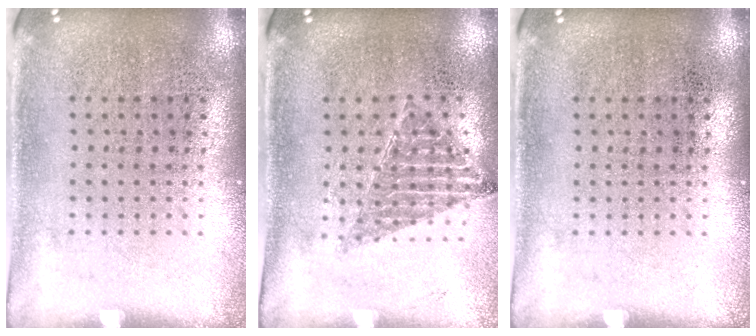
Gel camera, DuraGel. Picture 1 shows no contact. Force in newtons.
{"total": 0.8, "press": 0.8, "slide": 0.1}
{"total": 0.0}